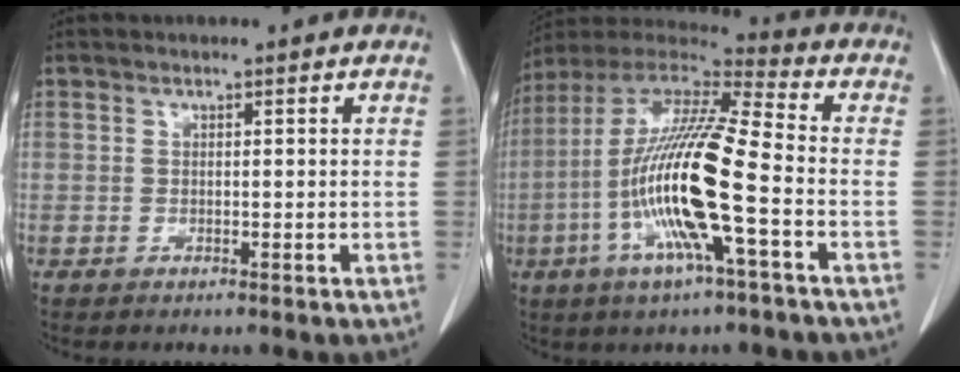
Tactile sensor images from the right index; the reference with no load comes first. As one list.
[{"total": 18.5, "force": [-4.4, 1.2, 17.9], "torque": [-0.357, -0.006, -0.089]}]